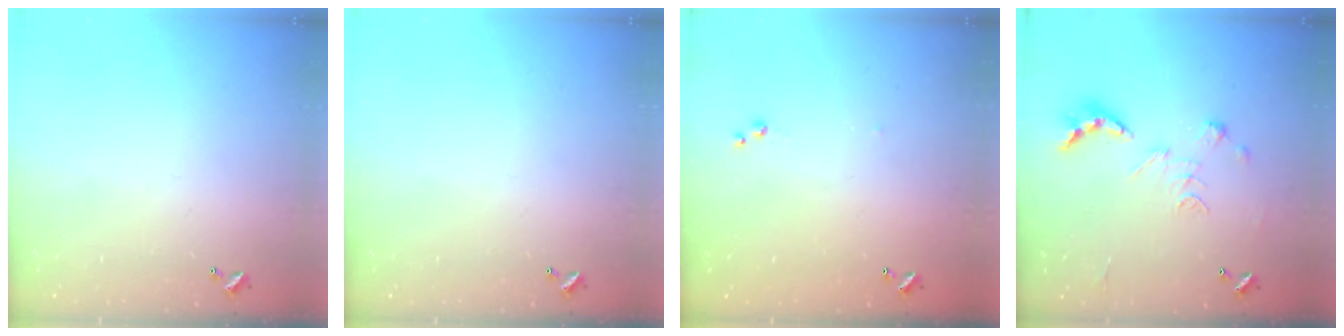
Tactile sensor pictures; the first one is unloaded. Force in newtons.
{"total": 0.0}
{"total": 4.8, "press": 4.7, "slide": 0.4}
{"total": 2.5, "press": 2.0, "slide": 1.5}